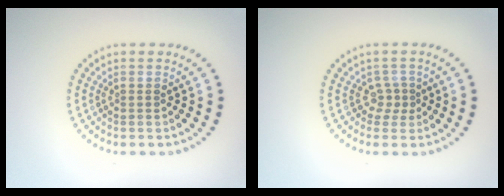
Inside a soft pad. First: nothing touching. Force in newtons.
{"total": 1.5, "press": 1.0, "slide": 1.1}